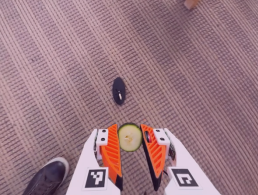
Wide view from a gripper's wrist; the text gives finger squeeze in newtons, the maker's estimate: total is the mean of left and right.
{"total": 8.9, "left": 8.9, "right": 8.9}